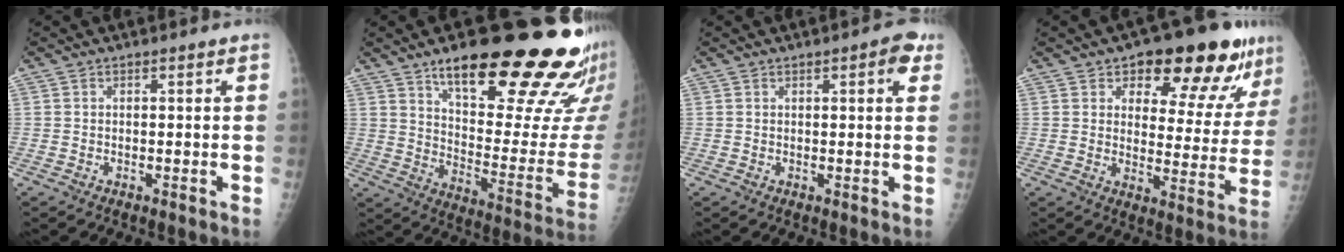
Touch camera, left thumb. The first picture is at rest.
{"total": 29.9, "force": [19.4, 9.0, 20.9], "torque": [-0.239, -0.083, 0.279]}
{"total": 3.8, "force": [1.7, 1.3, 3.1], "torque": [-0.028, -0.002, 0.016]}
{"total": 17.7, "force": [10.9, 7.7, 11.6], "torque": [-0.098, -0.041, 0.148]}